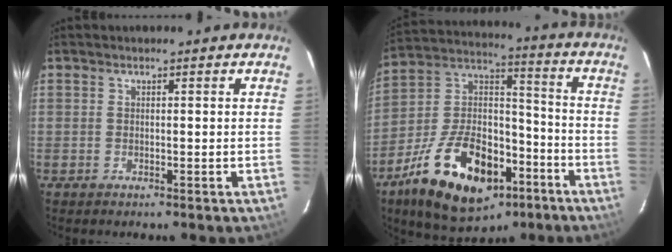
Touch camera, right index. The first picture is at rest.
{"total": 23.4, "force": [-12.2, 12.6, 15.5], "torque": [-0.304, 0.019, -0.188]}